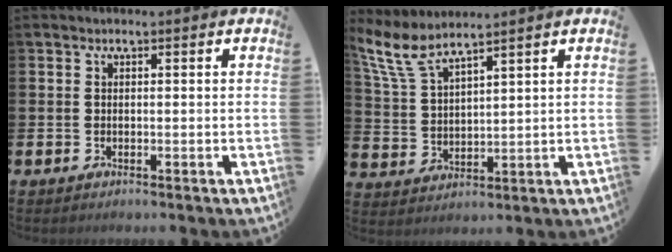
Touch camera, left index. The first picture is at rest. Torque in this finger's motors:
{"motor_torque": [2.14, 0.00, 0.93, 0.21]}